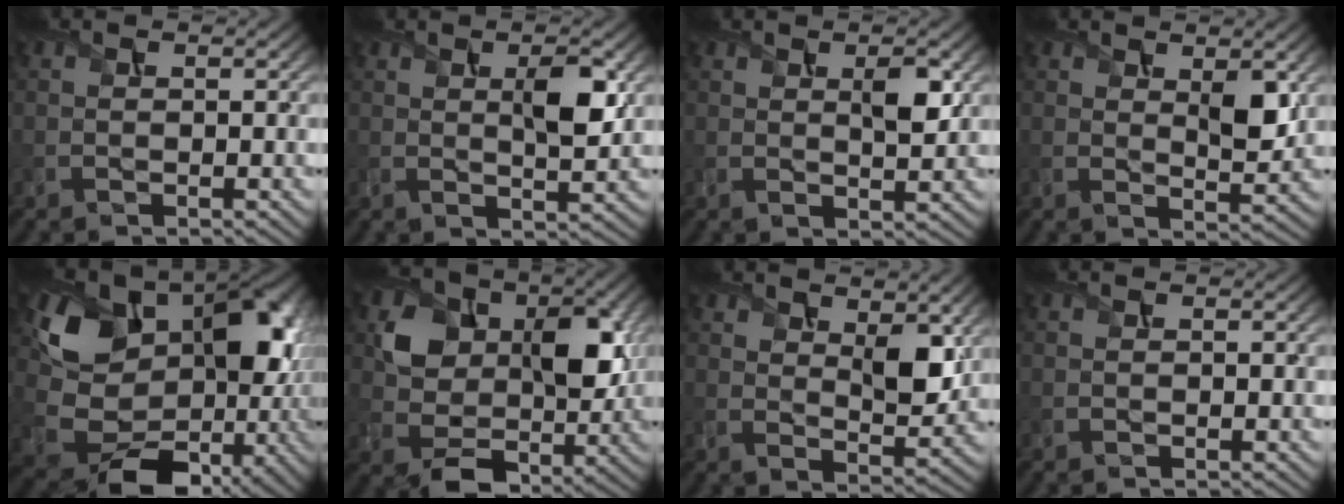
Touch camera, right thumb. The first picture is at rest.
{"total": 5.3, "force": [1.8, 1.8, 4.6], "torque": [-0.080, -0.001, 0.032]}
{"total": 3.9, "force": [1.6, 1.4, 3.2], "torque": [-0.062, -0.003, 0.030]}
{"total": 4.4, "force": [1.9, 1.8, 3.6], "torque": [-0.065, -0.009, 0.037]}
{"total": 17.5, "force": [2.2, 13.0, 11.4], "torque": [-0.201, -0.024, 0.063]}
{"total": 10.7, "force": [1.4, 8.1, 6.7], "torque": [-0.120, -0.011, 0.030]}
{"total": 6.8, "force": [3.4, 3.3, 4.9], "torque": [-0.087, -0.011, 0.064]}
{"total": 0.0}